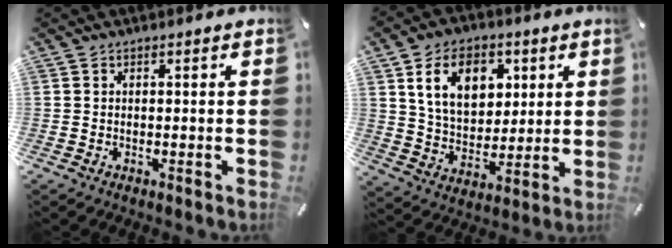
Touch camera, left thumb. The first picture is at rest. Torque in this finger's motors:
{"motor_torque": [2.35, 2.22, 0.86, 0.19, 0.18]}